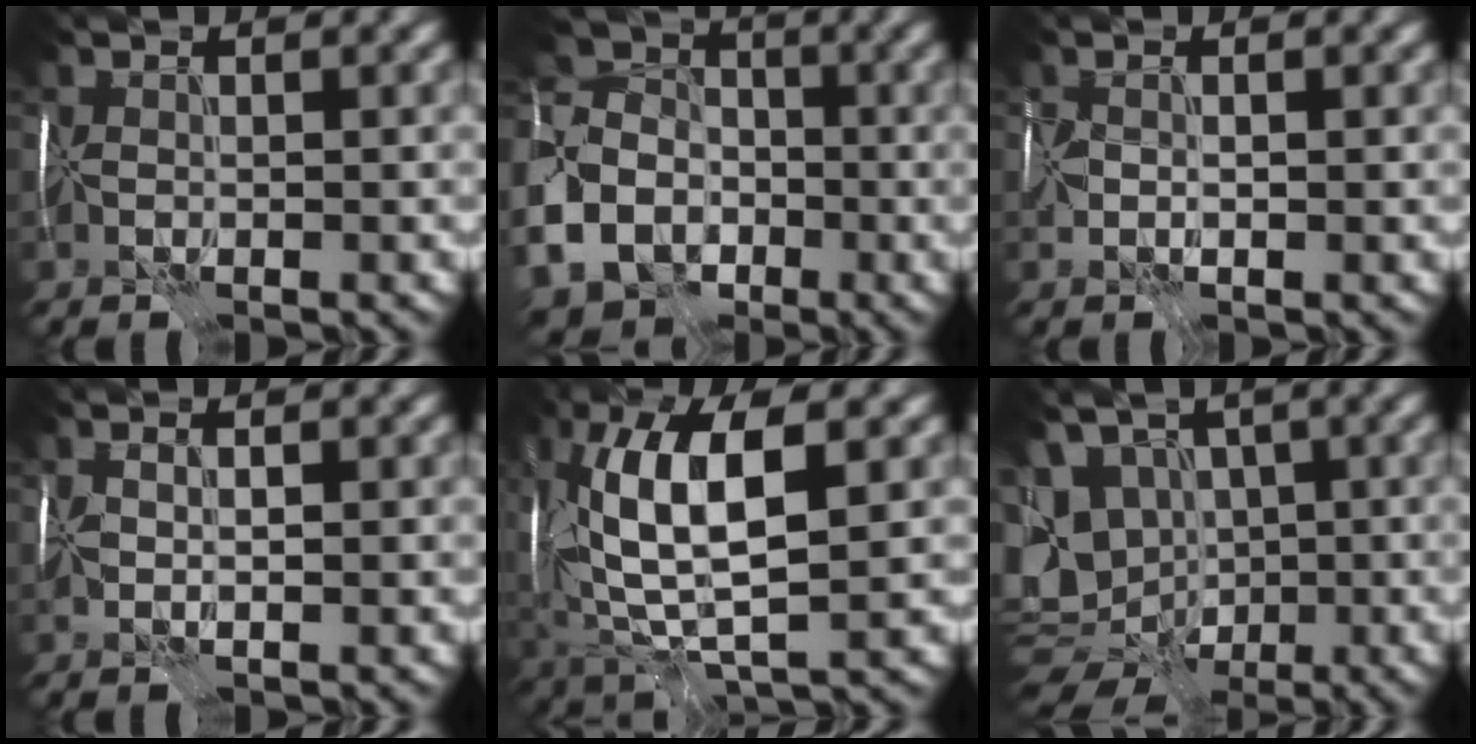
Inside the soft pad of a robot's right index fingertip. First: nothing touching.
{"total": 12.8, "force": [-5.3, 10.0, 6.1], "torque": [-0.174, -0.025, -0.100]}
{"total": 1.9, "force": [-0.1, 1.0, 1.6], "torque": [-0.037, -0.006, -0.001]}
{"total": 1.0, "force": [-0.1, 0.2, 0.9], "torque": [-0.026, -0.003, 0.001]}
{"total": 11.1, "force": [1.9, 4.3, 10.1], "torque": [-0.200, 0.008, 0.030]}
{"total": 10.9, "force": [-2.3, 8.2, 6.7], "torque": [-0.122, -0.012, -0.030]}